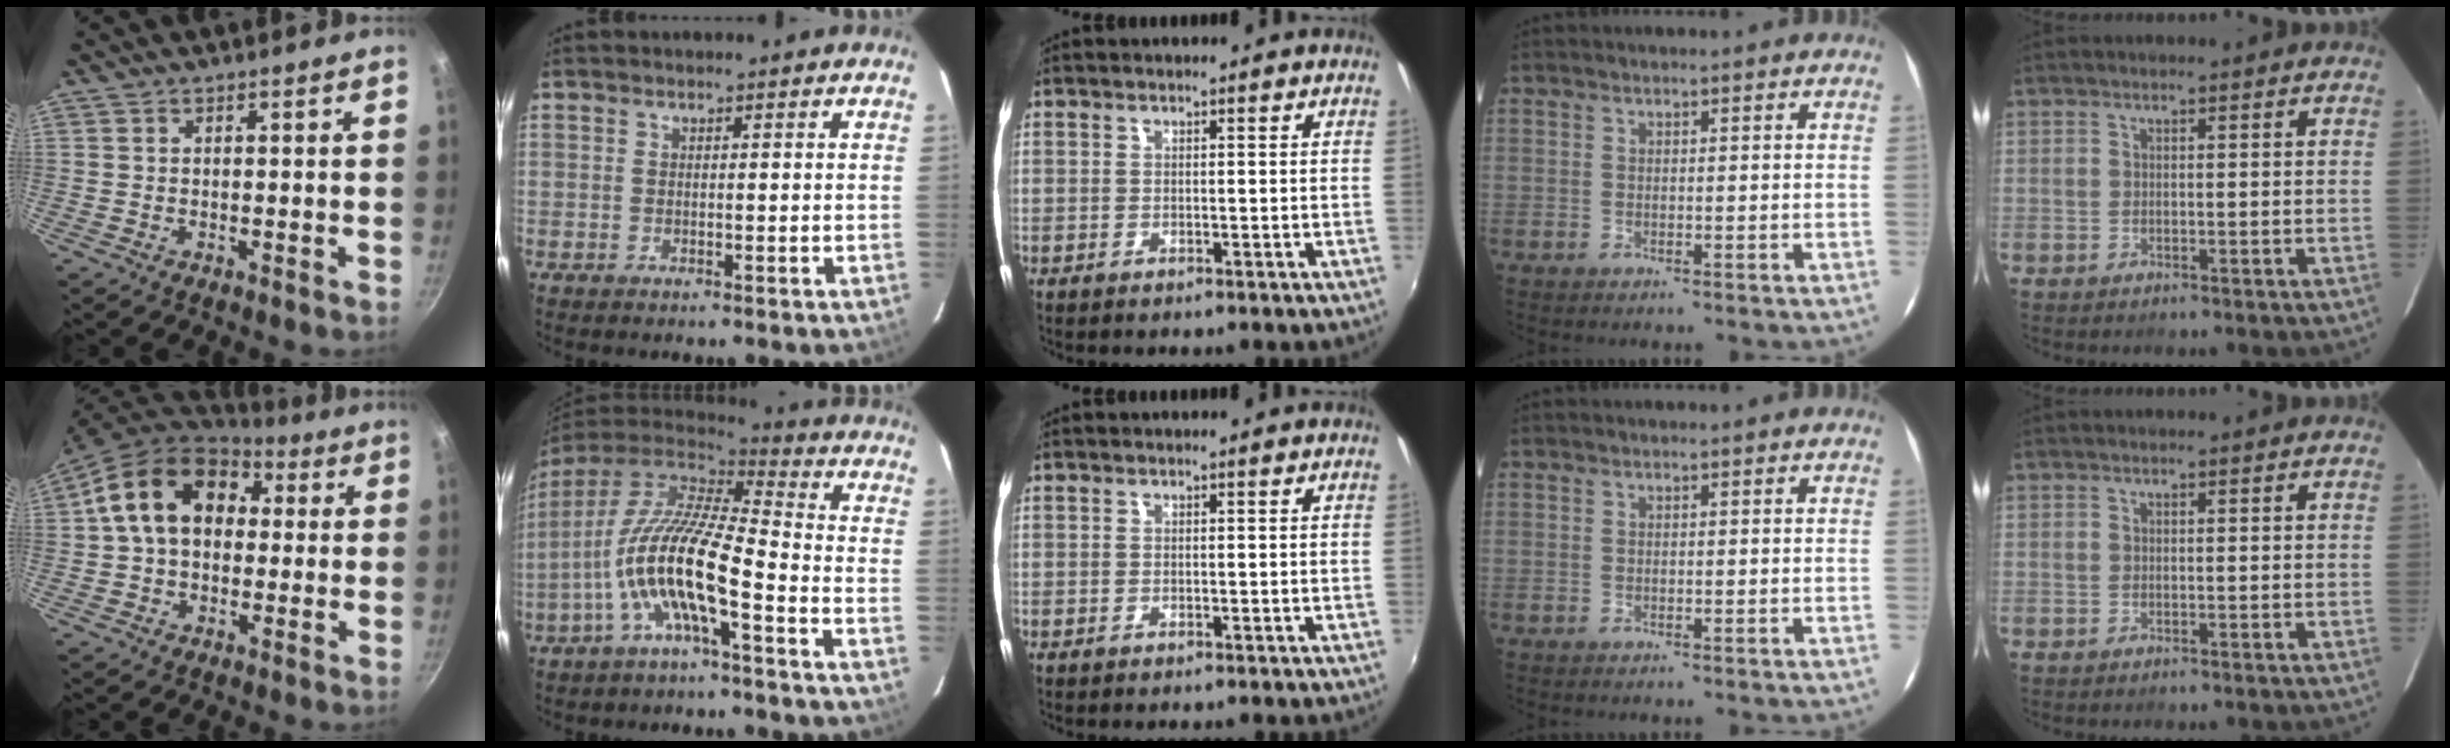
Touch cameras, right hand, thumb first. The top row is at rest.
{"thumb": {"total": 16.3, "force": [3.1, 12.0, 10.7], "torque": [-0.153, 0.030, 0.035]}, "index": {"total": 15.1, "force": [-5.7, 3.0, 13.7], "torque": [-0.254, -0.011, -0.115]}}